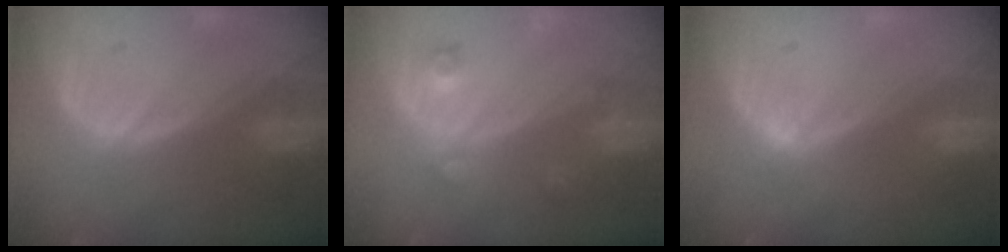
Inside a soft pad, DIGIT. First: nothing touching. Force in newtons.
{"total": 3.7, "press": 3.4, "slide": 1.4}
{"total": 1.0, "press": 1.0, "slide": 0.1}